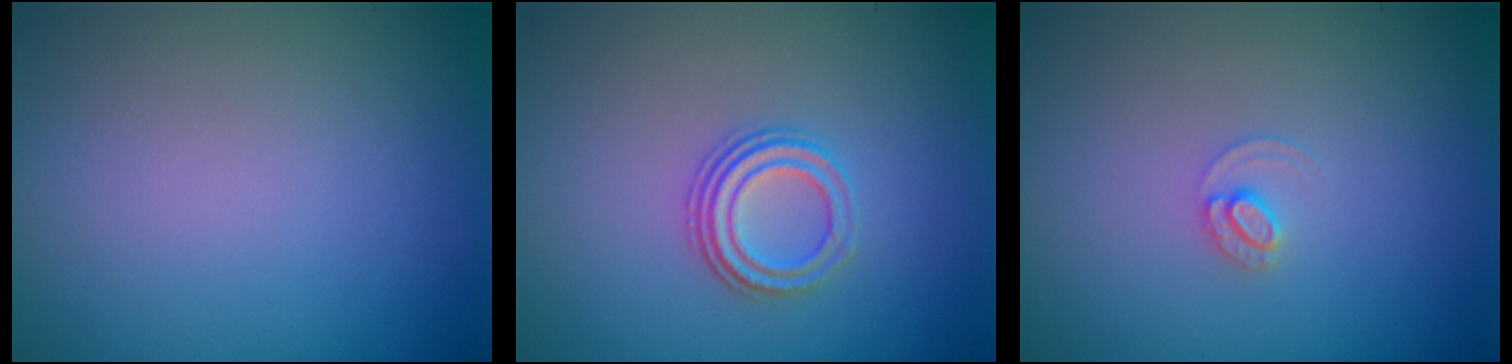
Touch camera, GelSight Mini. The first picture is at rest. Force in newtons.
{"total": 3.0, "press": 2.3, "slide": 1.9}
{"total": 1.2, "press": 1.2, "slide": 0.0}